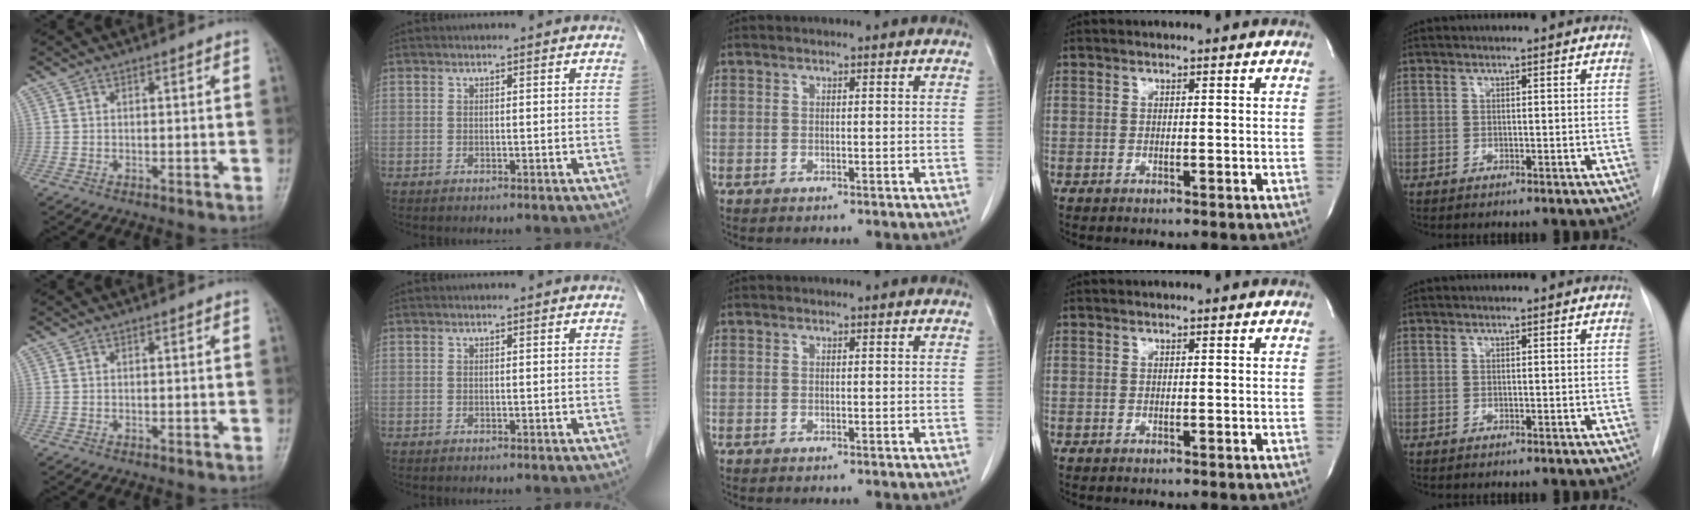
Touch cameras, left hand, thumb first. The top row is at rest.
{}